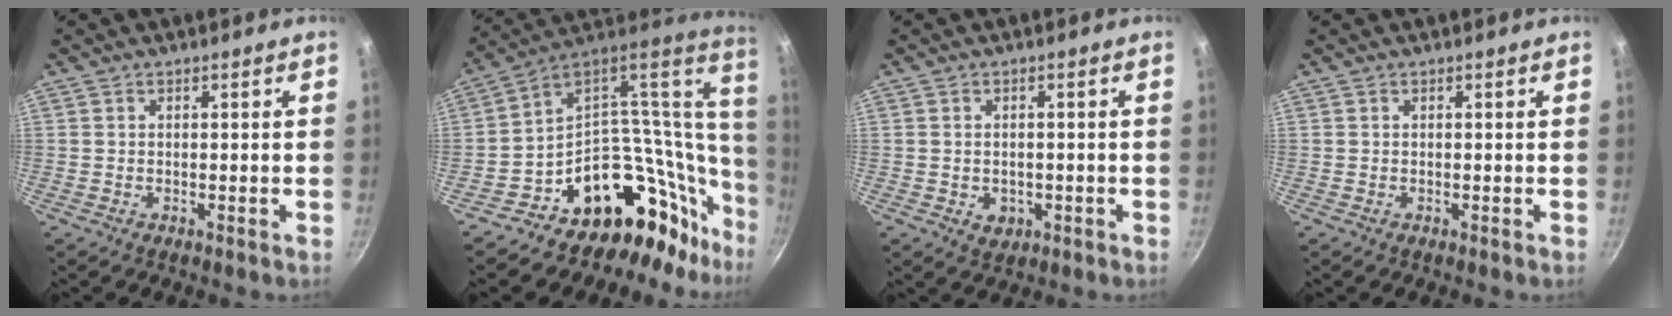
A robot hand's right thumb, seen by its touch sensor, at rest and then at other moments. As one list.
[{"total": 26.7, "force": [-2.6, 22.7, 13.9], "torque": [-0.121, 0.028, -0.061]}, {"total": 3.1, "force": [-0.8, 2.5, 1.7], "torque": [-0.021, 0.001, -0.002]}, {"total": 0.0}]